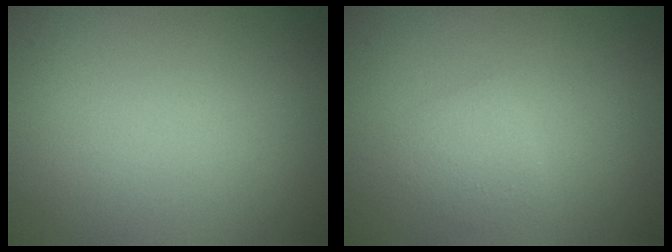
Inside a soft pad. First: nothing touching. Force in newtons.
{"total": 1.5, "press": 1.5, "slide": 0.0}